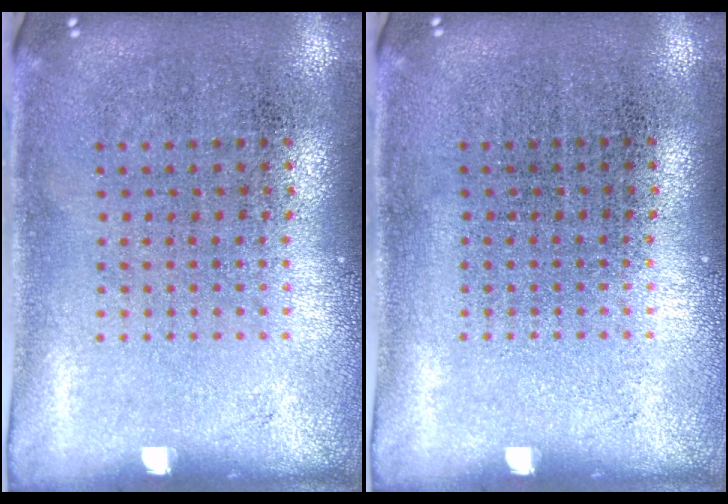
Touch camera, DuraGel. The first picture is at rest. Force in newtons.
{"total": 0.0}